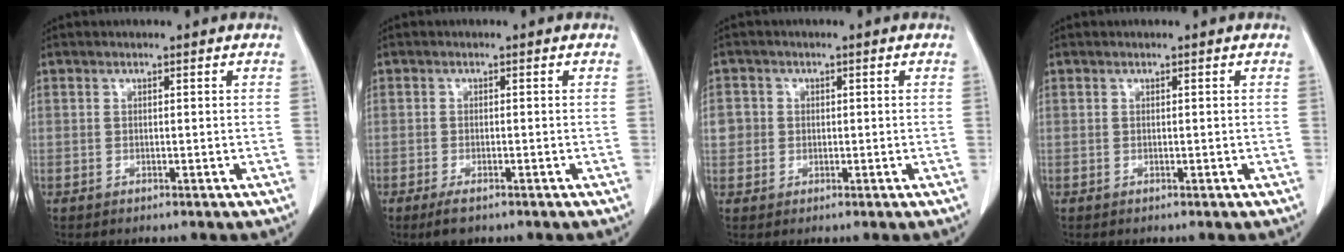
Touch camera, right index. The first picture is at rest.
{"total": 2.7, "force": [-1.8, 0.7, 1.8], "torque": [-0.038, -0.006, -0.029]}
{"total": 3.1, "force": [0.3, 3.1, 0.4], "torque": [0.006, 0.009, 0.005]}
{"total": 0.0}